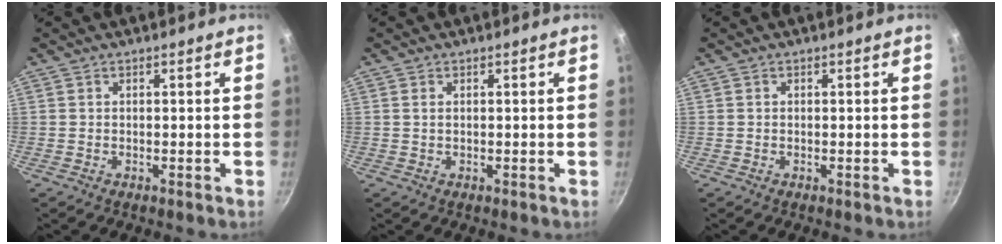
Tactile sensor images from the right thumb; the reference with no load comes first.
{"total": 0.7, "force": [0.2, 0.4, 0.6], "torque": [-0.011, 0.001, 0.003]}
{"total": 0.0}